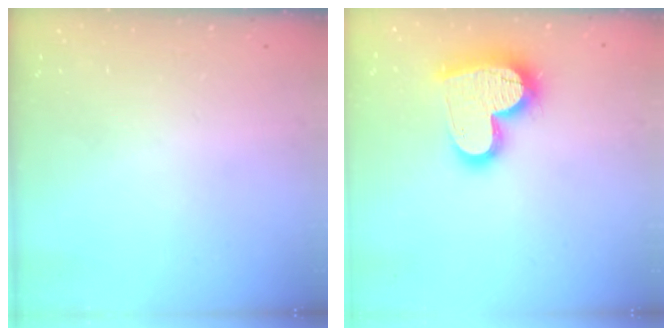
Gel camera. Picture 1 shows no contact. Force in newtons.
{"total": 18.1, "press": 18.0, "slide": 1.5}